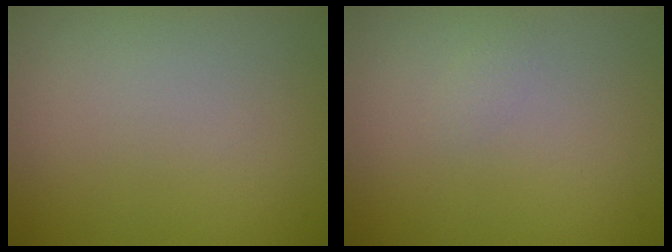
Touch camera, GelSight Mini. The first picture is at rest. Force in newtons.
{"total": 0.5, "press": 0.5, "slide": 0.0}